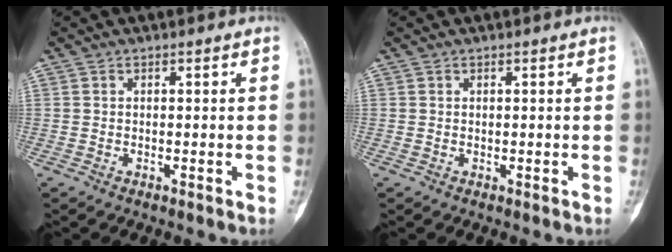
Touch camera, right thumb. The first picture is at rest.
{"total": 0.0}